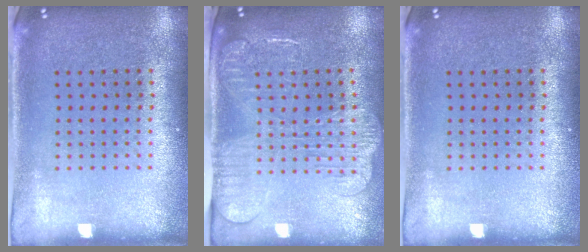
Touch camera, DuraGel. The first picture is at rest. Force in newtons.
{"total": 2.4, "press": 2.0, "slide": 1.4}
{"total": 0.0}